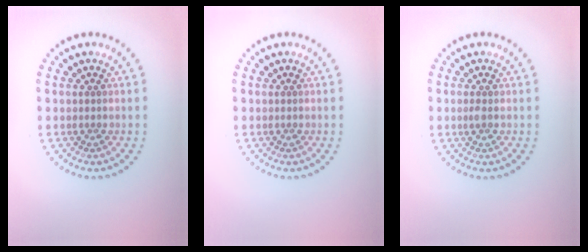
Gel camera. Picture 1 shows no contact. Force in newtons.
{"total": 0.0}
{"total": 0.6, "press": 0.5, "slide": 0.2}